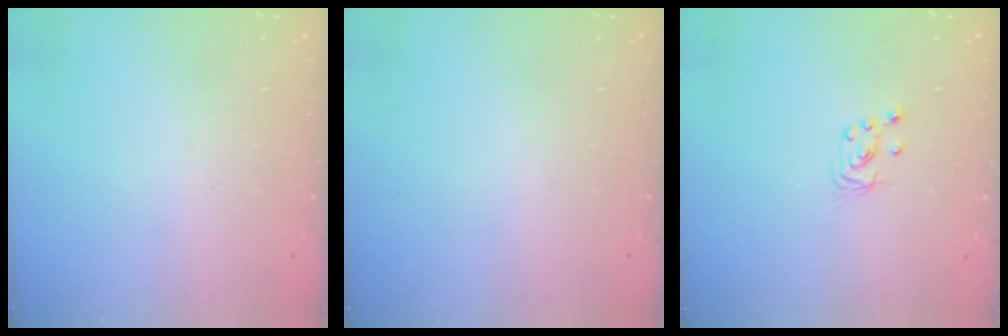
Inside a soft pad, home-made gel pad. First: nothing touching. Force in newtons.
{"total": 0.0}
{"total": 3.2, "press": 3.2, "slide": 0.2}